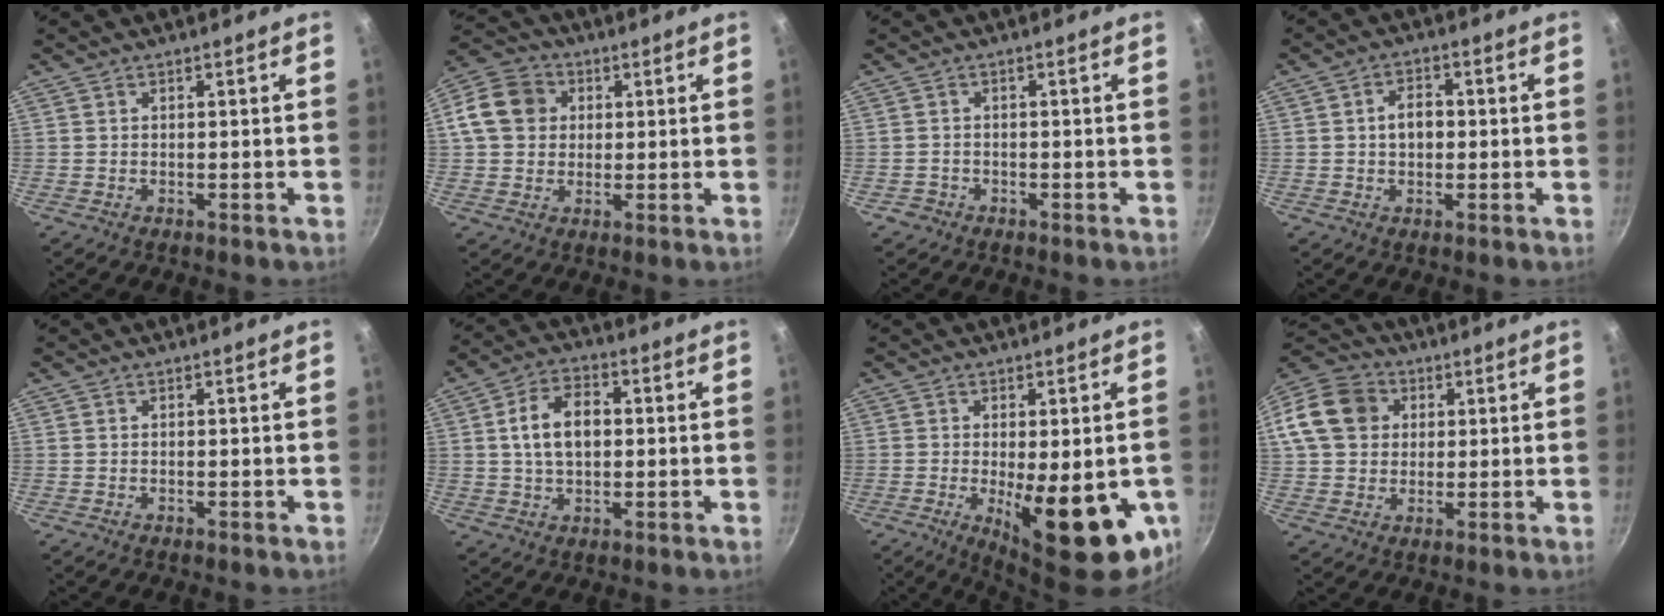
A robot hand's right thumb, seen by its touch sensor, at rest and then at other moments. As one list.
[{"total": 10.4, "force": [1.9, 8.8, 5.2], "torque": [-0.075, 0.015, 0.018]}, {"total": 1.7, "force": [-1.0, 1.3, 0.3], "torque": [-0.002, 0.013, -0.011]}, {"total": 4.4, "force": [0.1, 3.0, 3.2], "torque": [-0.035, 0.013, -0.001]}, {"total": 0.0}, {"total": 9.7, "force": [1.0, 6.1, 7.5], "torque": [-0.116, 0.017, 0.013]}, {"total": 18.1, "force": [-4.3, 6.4, 16.4], "torque": [-0.193, -0.021, -0.041]}, {"total": 13.5, "force": [3.0, 11.2, 7.0], "torque": [-0.114, 0.022, 0.041]}]